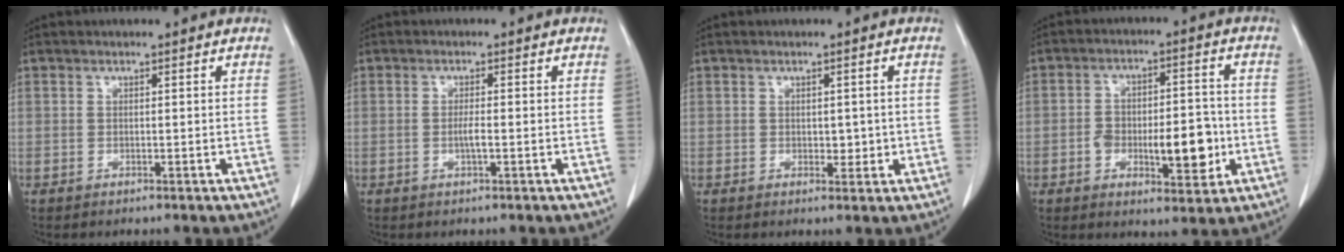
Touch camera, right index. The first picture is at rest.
{"total": 1.8, "force": [-0.4, 0.1, 1.7], "torque": [-0.037, 0.000, -0.008]}
{"total": 2.3, "force": [0.0, 1.5, 1.8], "torque": [-0.020, -0.001, 0.005]}
{"total": 11.0, "force": [-2.6, 4.6, 9.7], "torque": [-0.146, 0.014, -0.034]}